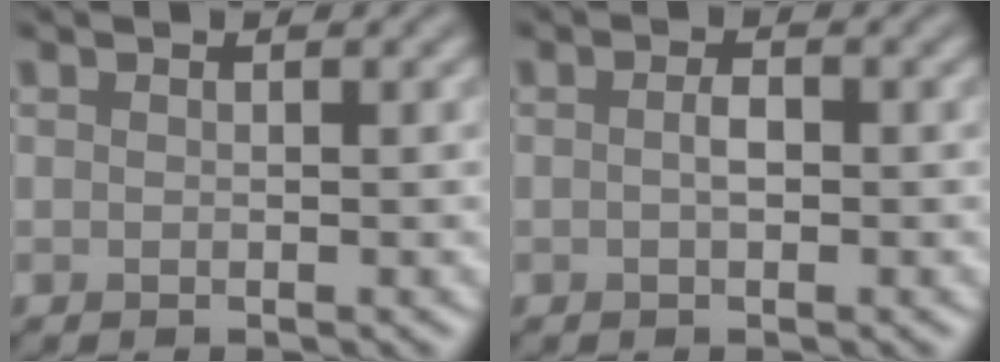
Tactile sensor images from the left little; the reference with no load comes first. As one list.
[{"total": 1.2, "force": [-0.2, 0.5, 1.1], "torque": [-0.023, 0.003, -0.003]}]